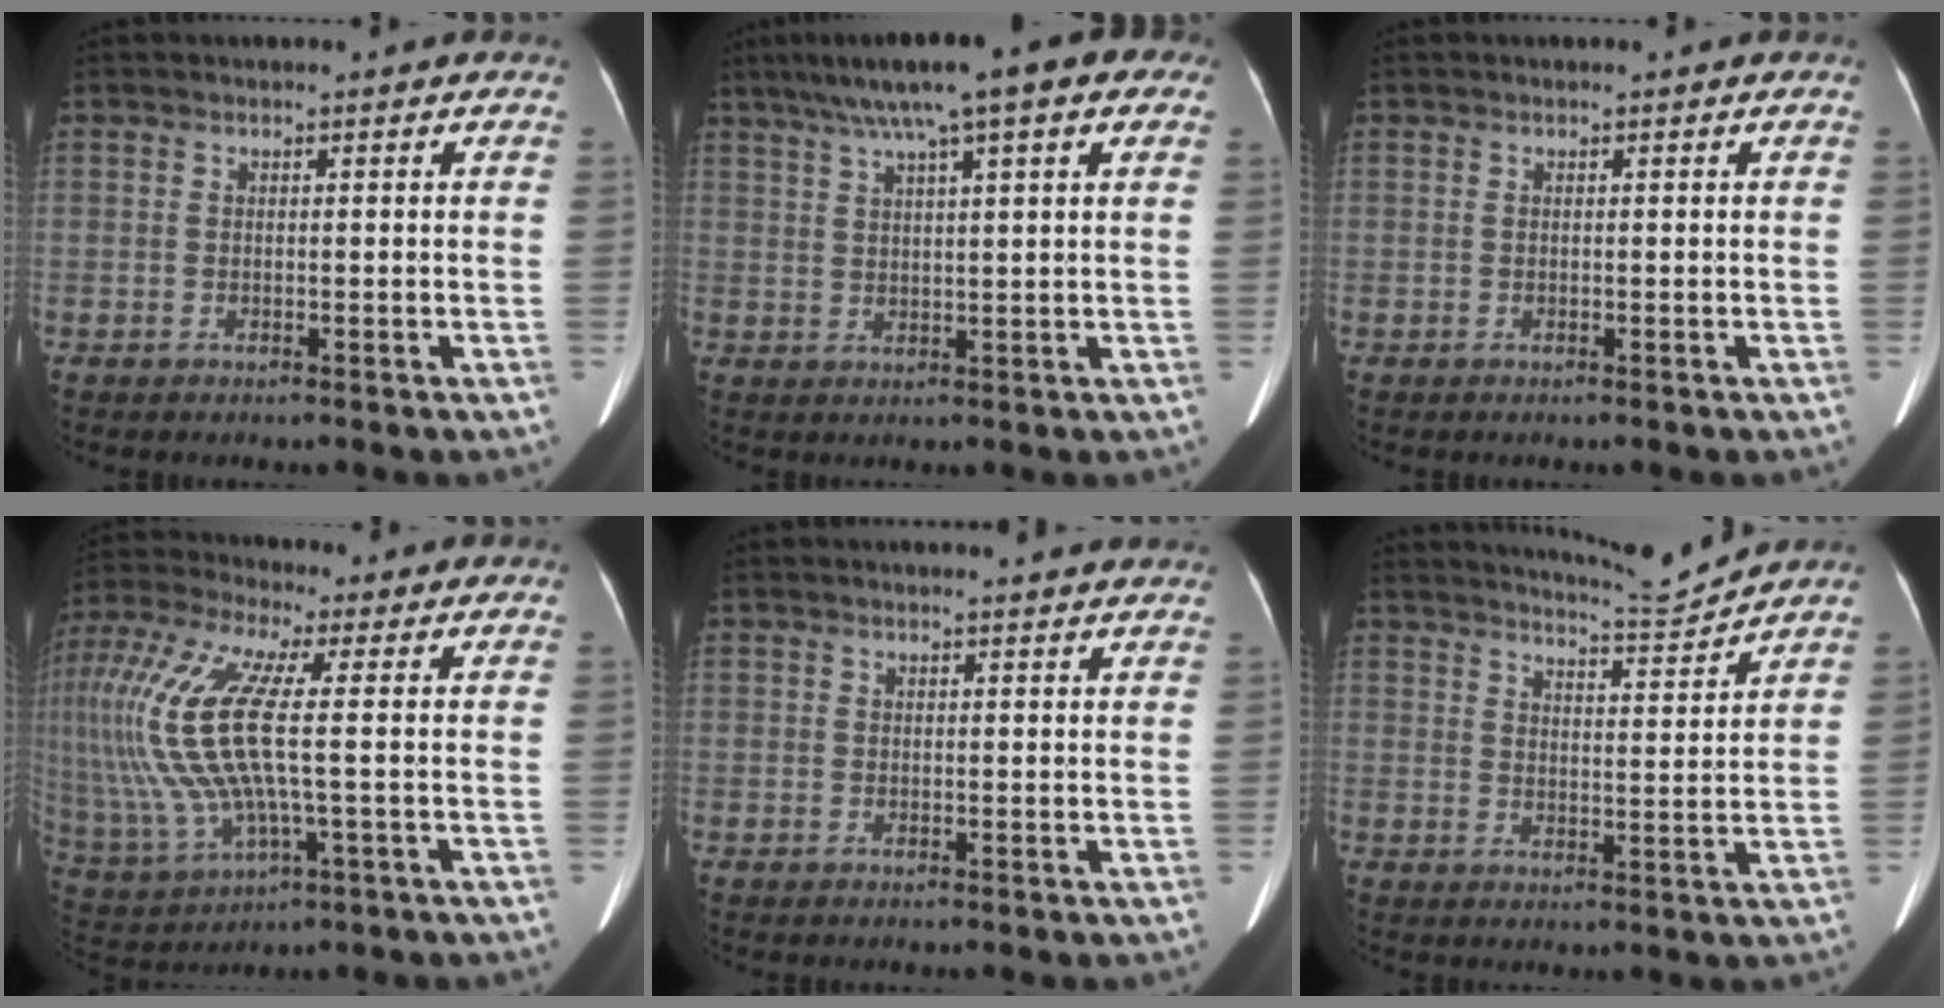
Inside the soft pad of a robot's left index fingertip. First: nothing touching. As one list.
[{"total": 13.8, "force": [8.7, 2.3, 10.4], "torque": [-0.165, 0.048, 0.123]}, {"total": 0.0}, {"total": 20.7, "force": [2.1, 6.0, 19.7], "torque": [-0.493, 0.013, 0.044]}, {"total": 4.4, "force": [4.2, 0.1, 1.1], "torque": [-0.014, 0.010, 0.040]}, {"total": 6.6, "force": [6.3, -1.7, 0.2], "torque": [-0.019, -0.026, 0.102]}]